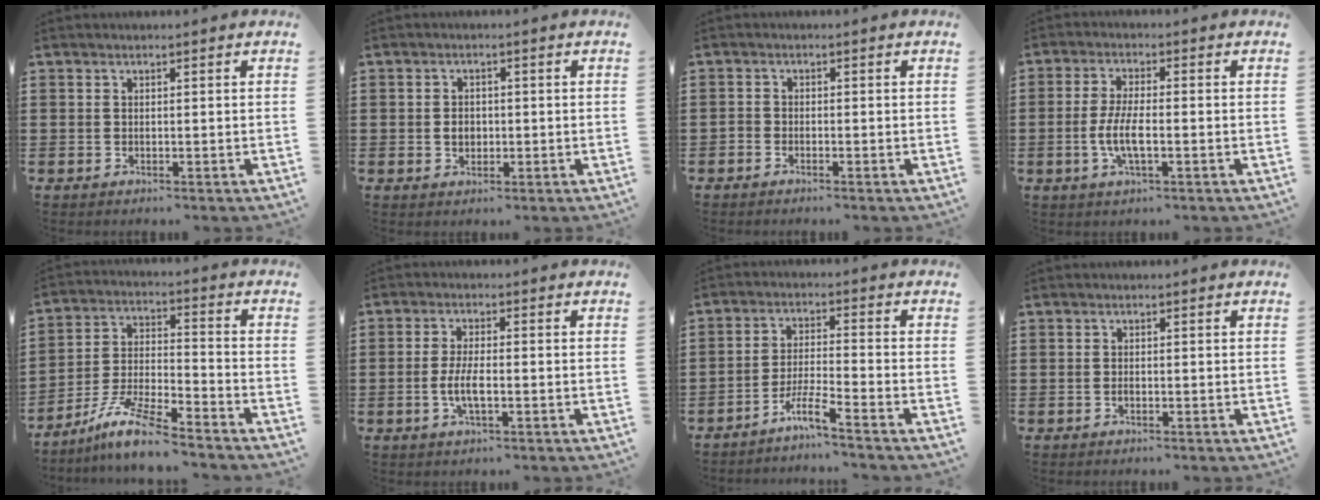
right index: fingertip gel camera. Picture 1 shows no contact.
{"total": 2.3, "force": [-0.3, 1.7, 1.5], "torque": [-0.034, 0.002, -0.006]}
{"total": 1.1, "force": [-1.0, 0.3, 0.1], "torque": [-0.005, 0.003, -0.021]}
{"total": 5.5, "force": [-1.5, 1.5, 5.1], "torque": [-0.115, -0.005, -0.035]}
{"total": 9.3, "force": [-7.9, 0.5, 4.8], "torque": [-0.104, 0.003, -0.157]}
{"total": 4.3, "force": [-1.1, 1.3, 3.9], "torque": [-0.089, -0.004, -0.026]}
{"total": 5.1, "force": [-4.3, -0.2, 2.9], "torque": [-0.073, -0.012, -0.087]}
{"total": 0.5, "force": [-0.3, 0.1, 0.4], "torque": [-0.011, -0.003, -0.005]}